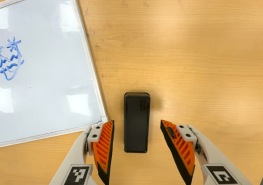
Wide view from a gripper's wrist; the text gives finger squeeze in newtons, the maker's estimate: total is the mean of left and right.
{"total": 0.0}